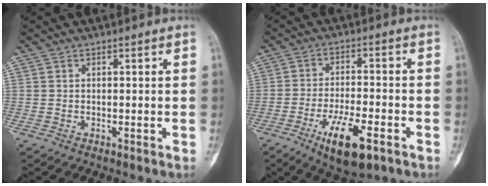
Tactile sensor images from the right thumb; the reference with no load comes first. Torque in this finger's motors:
{"motor_torque": [1.47, 0.38, 1.20, -0.40, 0.32]}